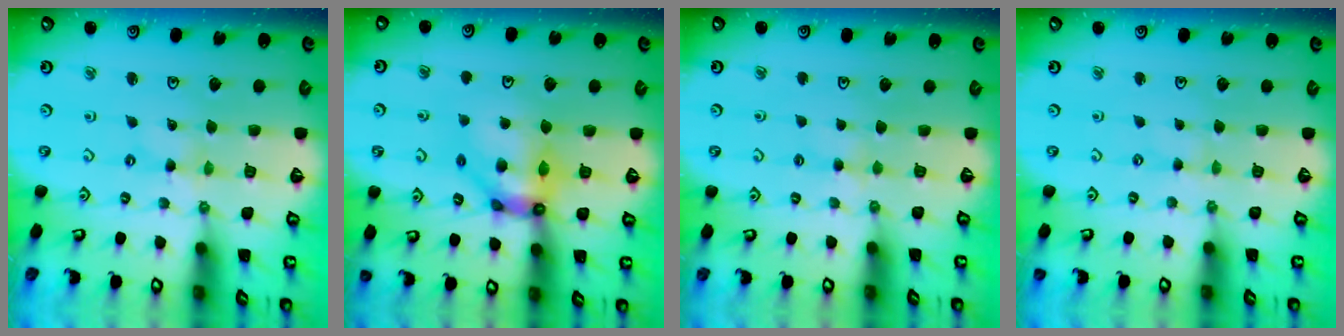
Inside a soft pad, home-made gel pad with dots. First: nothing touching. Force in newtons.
{"total": 10.9, "press": 10.8, "slide": 1.2}
{"total": 3.1, "press": 3.0, "slide": 0.5}
{"total": 0.0}